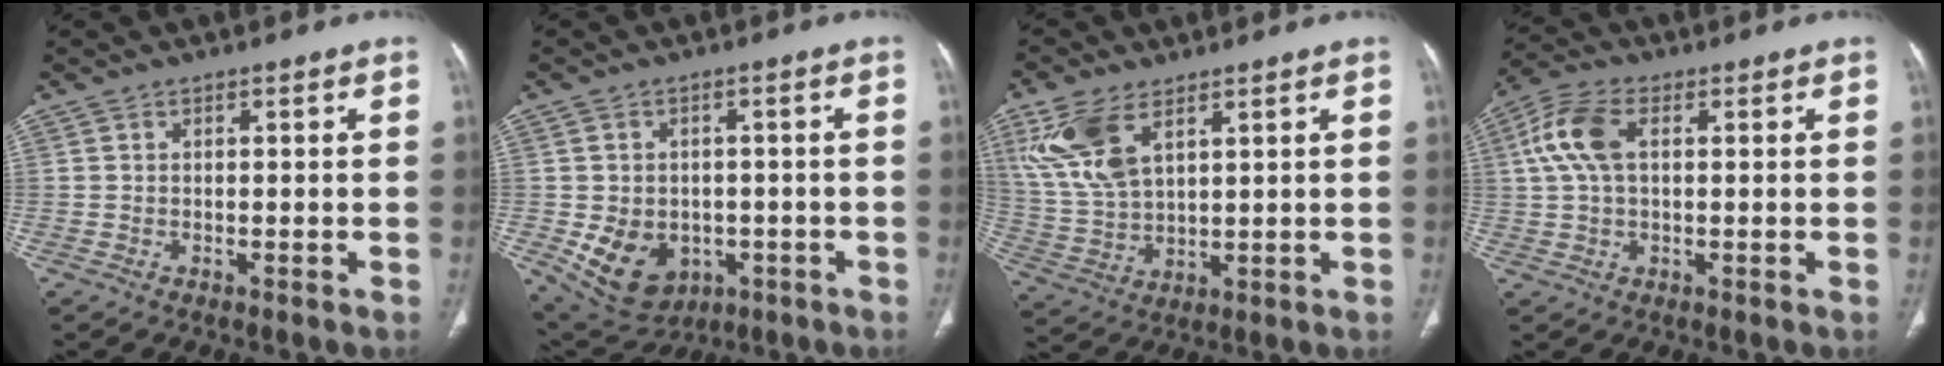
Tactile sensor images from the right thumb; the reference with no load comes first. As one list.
[{"total": 11.2, "force": [-2.9, 8.8, 6.2], "torque": [-0.087, 0.009, -0.020]}, {"total": 11.8, "force": [5.8, 6.0, 8.4], "torque": [-0.181, -0.013, 0.127]}, {"total": 8.3, "force": [1.8, 4.5, 6.7], "torque": [-0.156, 0.021, 0.035]}]